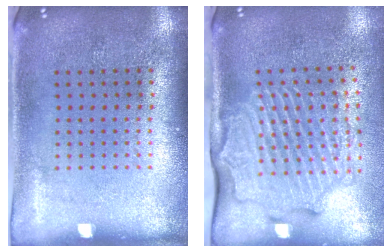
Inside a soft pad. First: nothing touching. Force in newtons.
{"total": 2.7, "press": 2.2, "slide": 1.7}